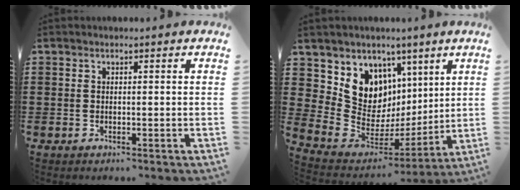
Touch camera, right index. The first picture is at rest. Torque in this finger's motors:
{"motor_torque": [1.12, 1.02, 0.58, 0.14]}